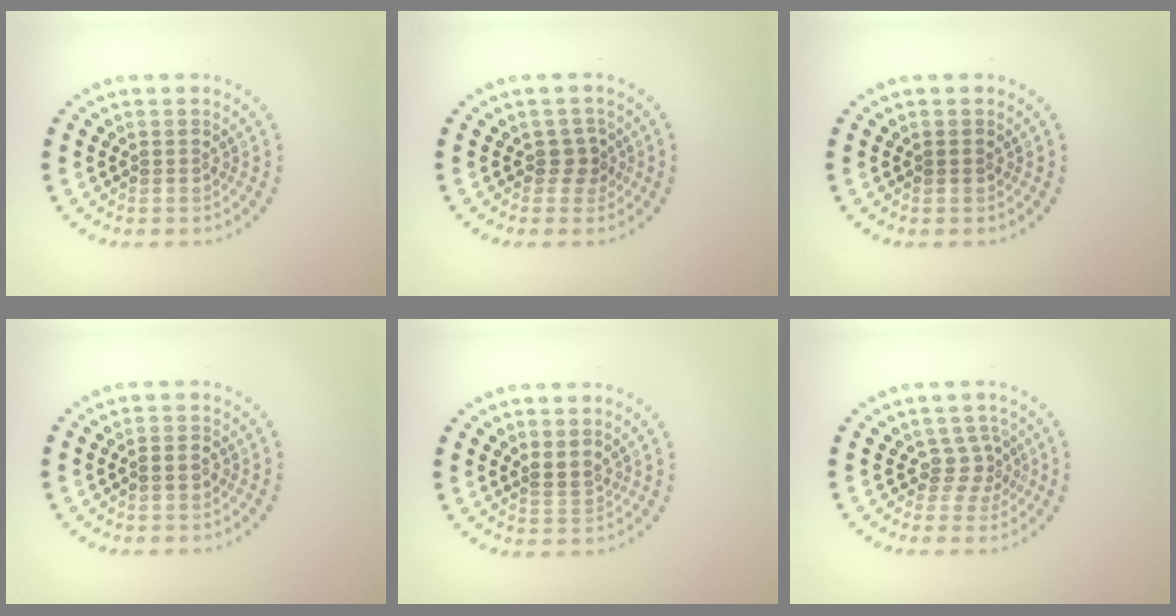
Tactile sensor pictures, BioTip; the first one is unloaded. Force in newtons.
{"total": 1.6, "press": 1.2, "slide": 1.0}
{"total": 0.7, "press": 0.7, "slide": 0.0}
{"total": 1.2, "press": 1.0, "slide": 0.6}
{"total": 1.2, "press": 1.0, "slide": 0.6}
{"total": 2.0, "press": 1.4, "slide": 1.5}